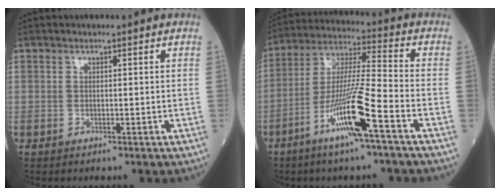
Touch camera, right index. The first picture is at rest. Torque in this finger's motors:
{"motor_torque": [1.57, -0.57, 0.97, 0.21]}